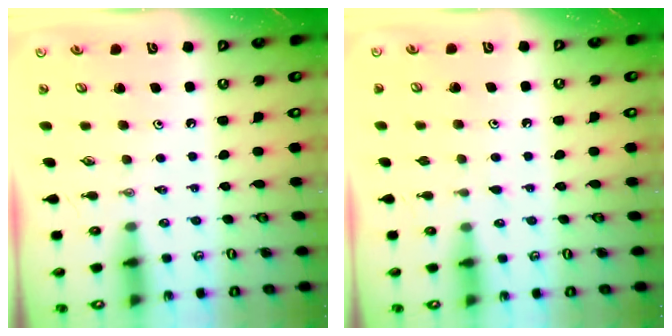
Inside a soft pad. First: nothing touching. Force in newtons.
{"total": 6.2, "press": 6.1, "slide": 0.5}